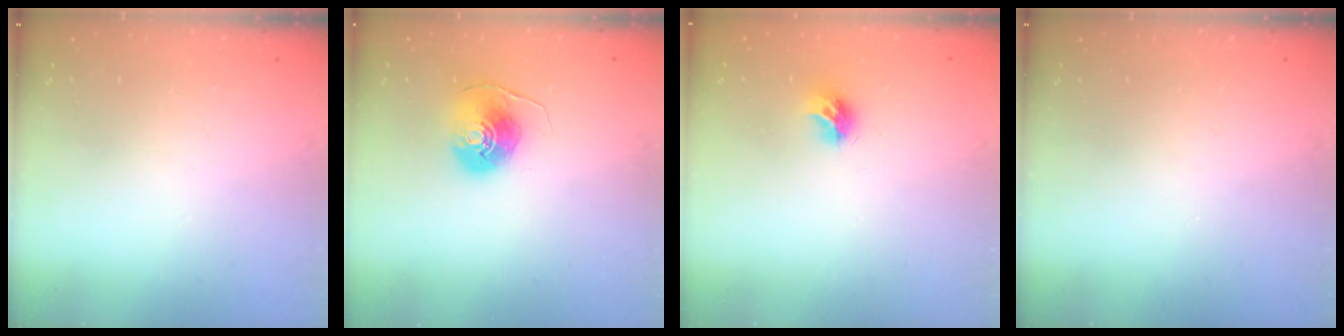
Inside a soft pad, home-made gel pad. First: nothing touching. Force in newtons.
{"total": 8.5, "press": 8.4, "slide": 0.3}
{"total": 7.5, "press": 7.5, "slide": 0.1}
{"total": 0.0}